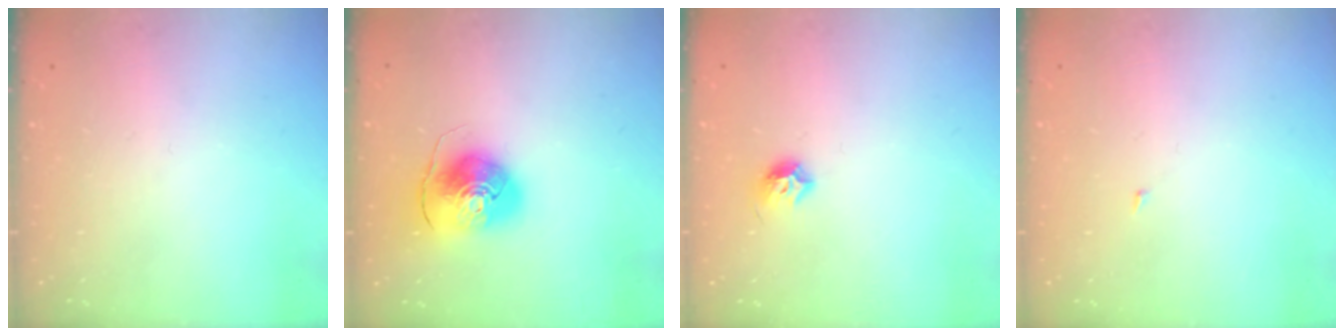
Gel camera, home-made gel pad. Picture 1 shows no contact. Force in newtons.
{"total": 10.2, "press": 10.1, "slide": 1.5}
{"total": 6.8, "press": 6.7, "slide": 0.8}
{"total": 1.4, "press": 1.3, "slide": 0.1}